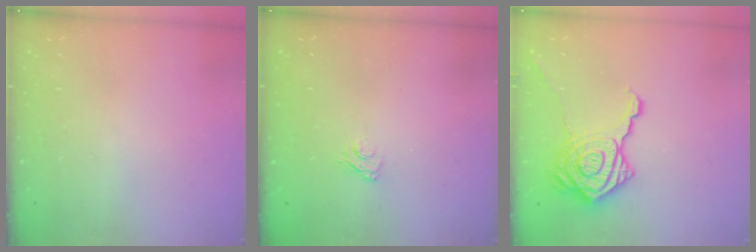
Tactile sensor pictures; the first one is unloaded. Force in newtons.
{"total": 2.9, "press": 2.6, "slide": 1.2}
{"total": 22.9, "press": 22.9, "slide": 1.3}